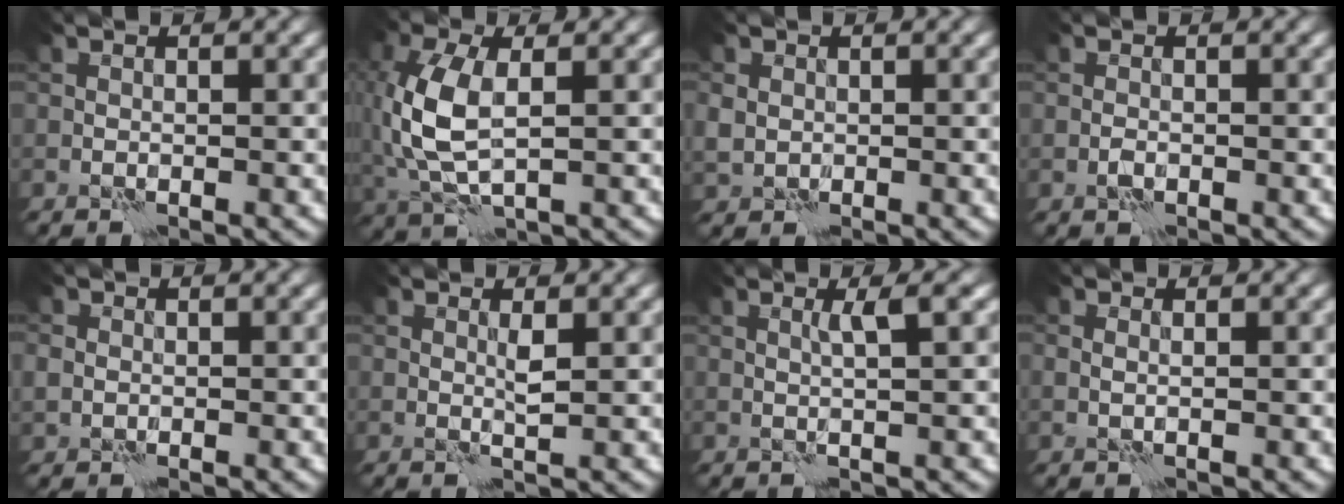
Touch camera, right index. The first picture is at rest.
{"total": 7.3, "force": [0.1, 3.9, 6.1], "torque": [-0.162, 0.004, 0.004]}
{"total": 1.5, "force": [0.4, 1.4, 0.4], "torque": [-0.013, 0.003, 0.008]}
{"total": 0.8, "force": [-0.4, 0.4, 0.6], "torque": [-0.013, 0.001, -0.009]}
{"total": 1.3, "force": [0.1, 1.3, 0.4], "torque": [-0.010, 0.003, 0.003]}
{"total": 1.0, "force": [0.4, 0.1, 0.9], "torque": [-0.020, 0.001, 0.006]}
{"total": 2.0, "force": [0.7, 0.2, 1.8], "torque": [-0.028, 0.003, 0.008]}
{"total": 0.5, "force": [0.3, 0.2, 0.4], "torque": [-0.008, 0.000, 0.002]}